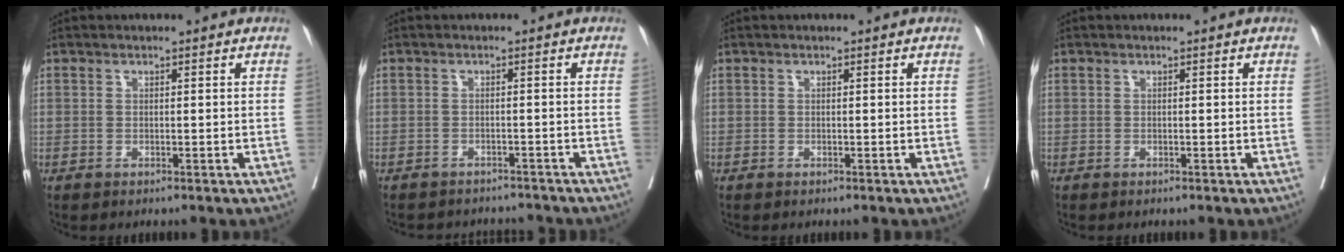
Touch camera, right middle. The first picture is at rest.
{"total": 7.2, "force": [-6.9, 2.0, 0.8], "torque": [-0.011, 0.007, -0.082]}
{"total": 0.0}
{"total": 0.0}